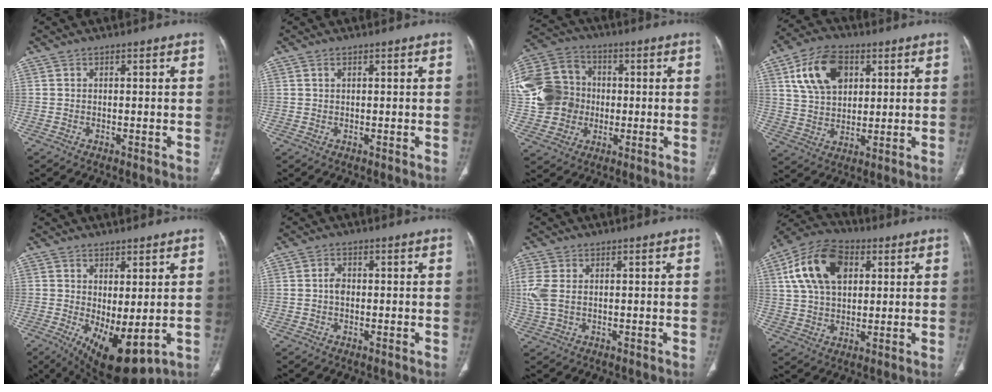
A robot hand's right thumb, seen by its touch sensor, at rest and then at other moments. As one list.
[{"total": 0.7, "force": [0.4, 0.4, 0.4], "torque": [-0.010, 0.001, 0.008]}, {"total": 19.5, "force": [-0.3, 17.1, 9.4], "torque": [-0.191, 0.036, -0.001]}, {"total": 13.0, "force": [4.9, 8.6, 8.5], "torque": [-0.133, -0.005, 0.090]}, {"total": 10.3, "force": [-1.4, 4.2, 9.3], "torque": [-0.144, -0.018, 0.000]}, {"total": 2.1, "force": [-0.1, 1.5, 1.4], "torque": [-0.021, 0.007, -0.005]}, {"total": 5.7, "force": [0.7, 3.7, 4.3], "torque": [-0.130, 0.008, 0.021]}, {"total": 15.4, "force": [4.9, 9.9, 10.9], "torque": [-0.188, 0.008, 0.086]}]